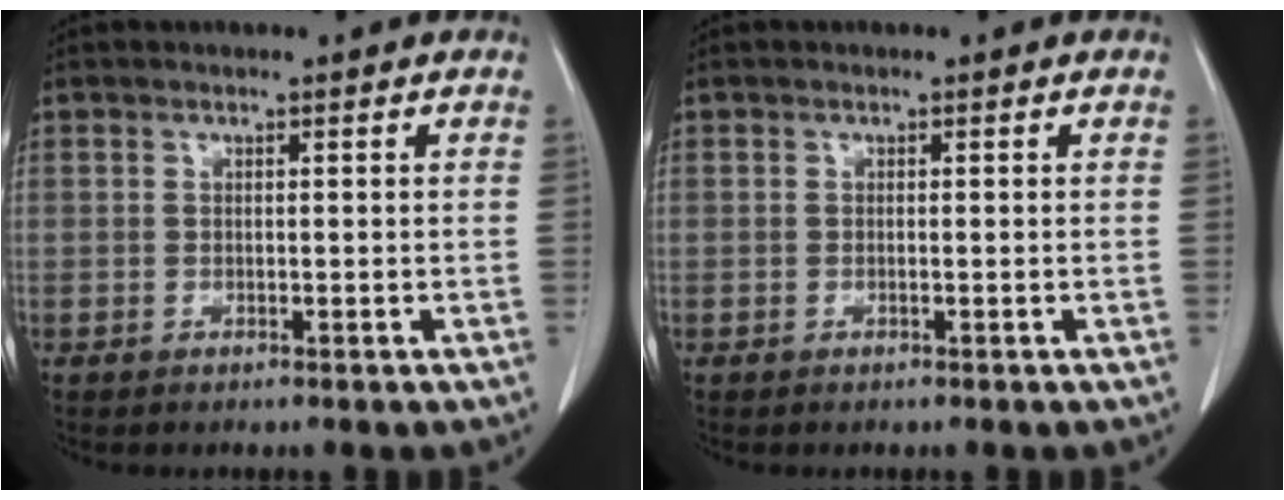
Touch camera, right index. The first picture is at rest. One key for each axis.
{"total": 0.0}